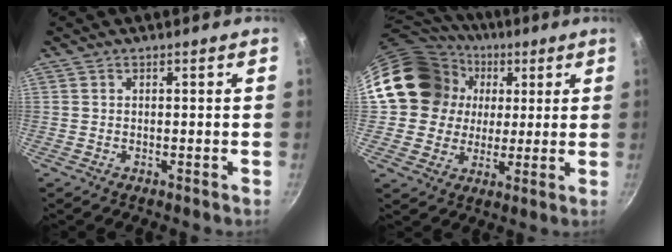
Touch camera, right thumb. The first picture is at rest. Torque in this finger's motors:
{"motor_torque": [-0.65, 1.30, 0.59, -0.50, 0.25]}